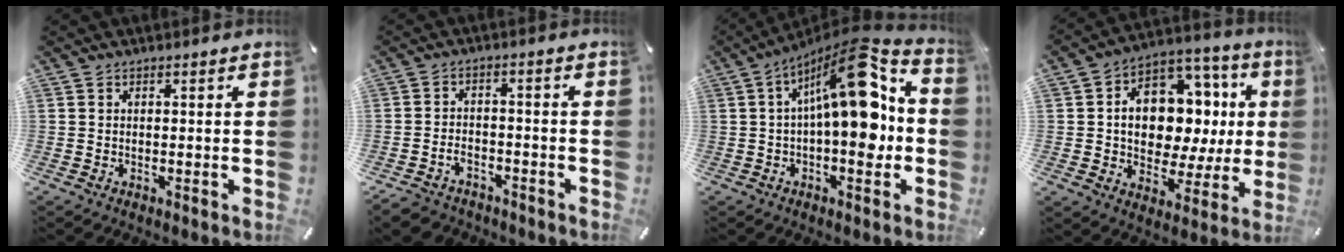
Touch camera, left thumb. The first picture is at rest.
{"total": 4.4, "force": [-2.9, 3.0, 1.6], "torque": [-0.037, 0.011, -0.057]}
{"total": 17.5, "force": [2.4, 6.9, 15.9], "torque": [-0.234, -0.029, 0.034]}
{"total": 15.2, "force": [2.2, 11.4, 9.8], "torque": [-0.139, -0.022, 0.045]}